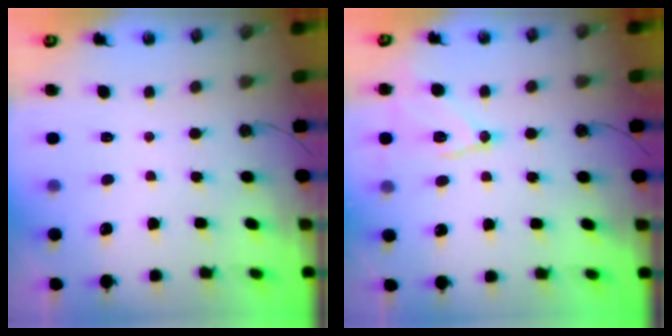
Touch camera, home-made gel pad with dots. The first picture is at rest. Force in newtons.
{"total": 12.1, "press": 11.9, "slide": 2.0}